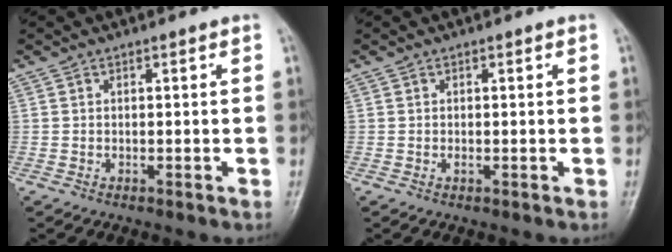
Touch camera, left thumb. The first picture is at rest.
{"total": 0.8, "force": [-0.1, 0.5, 0.6], "torque": [-0.008, 0.001, -0.004]}